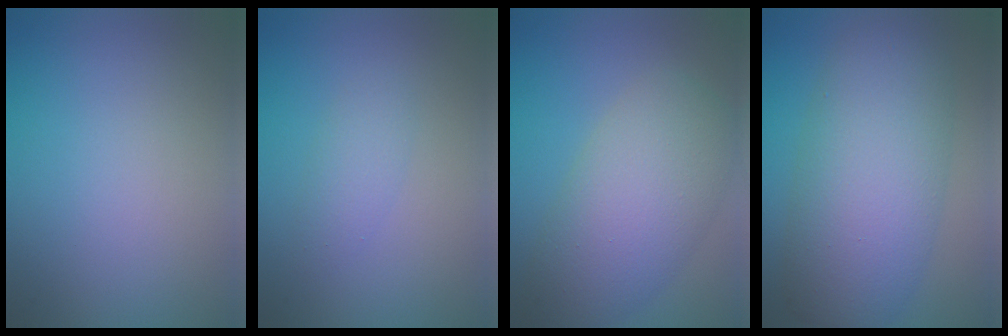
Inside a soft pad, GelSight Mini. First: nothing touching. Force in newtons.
{"total": 1.5, "press": 1.5, "slide": 0.1}
{"total": 7.5, "press": 7.5, "slide": 0.2}
{"total": 9.7, "press": 9.7, "slide": 0.3}